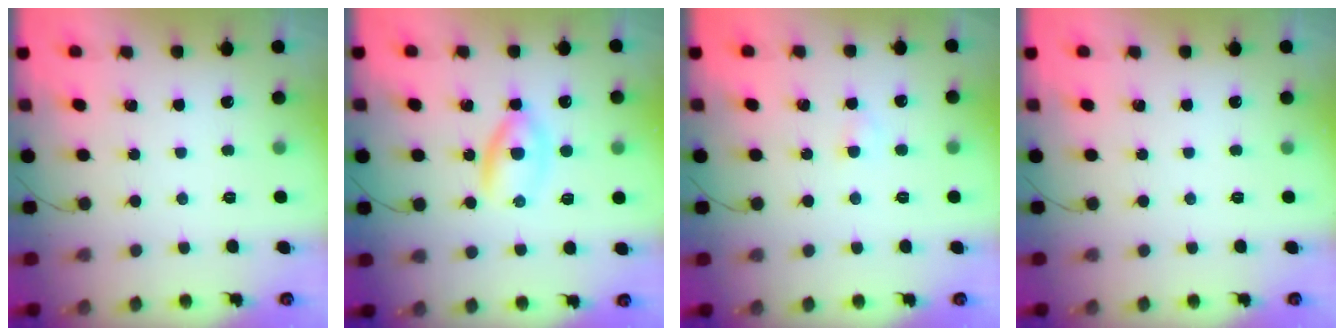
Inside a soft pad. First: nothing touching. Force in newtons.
{"total": 3.0, "press": 2.9, "slide": 0.9}
{"total": 2.2, "press": 2.1, "slide": 0.8}
{"total": 0.0}